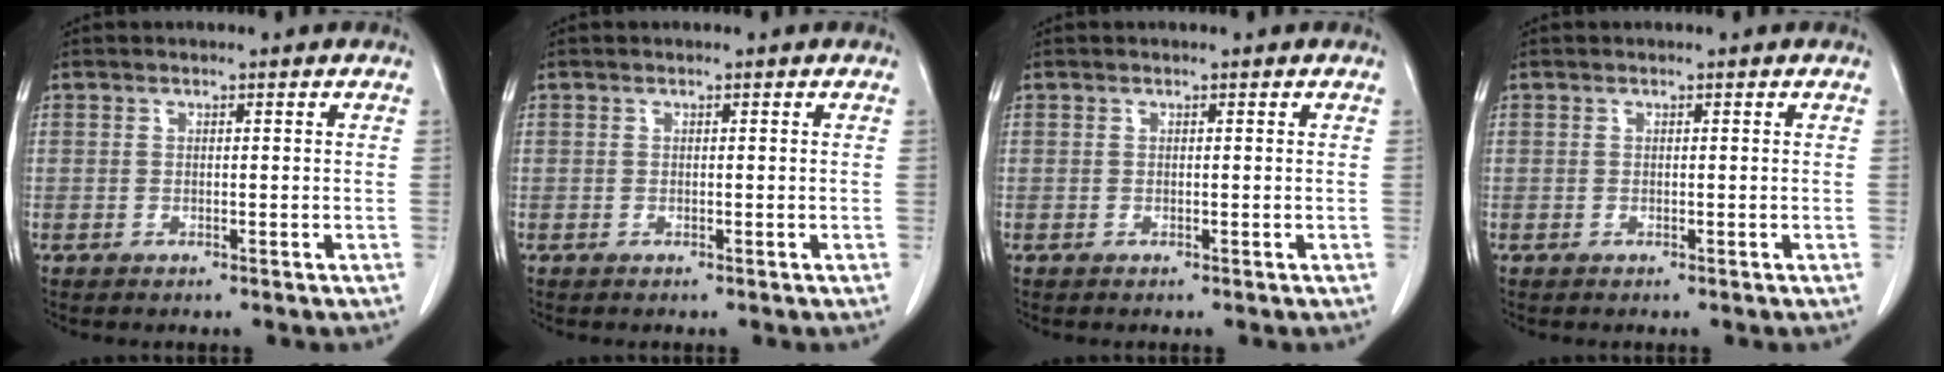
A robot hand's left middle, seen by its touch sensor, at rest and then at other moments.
{"total": 0.0}
{"total": 0.0}
{"total": 0.0}